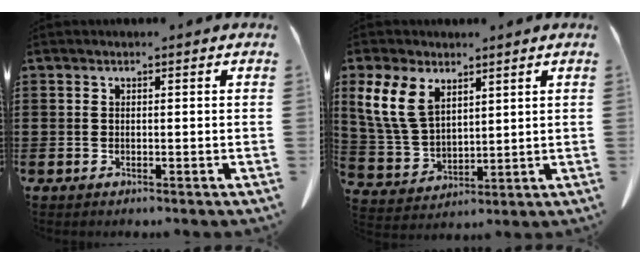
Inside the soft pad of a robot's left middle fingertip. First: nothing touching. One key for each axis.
{"total": 9.0, "fx": 4.7, "fy": 5.3, "fz": 5.4, "tx": -0.146, "ty": 0.004, "tz": 0.088}